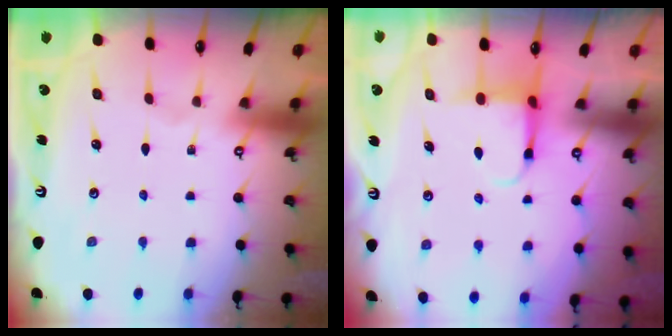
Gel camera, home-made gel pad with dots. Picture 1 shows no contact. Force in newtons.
{"total": 4.3, "press": 4.3, "slide": 0.5}